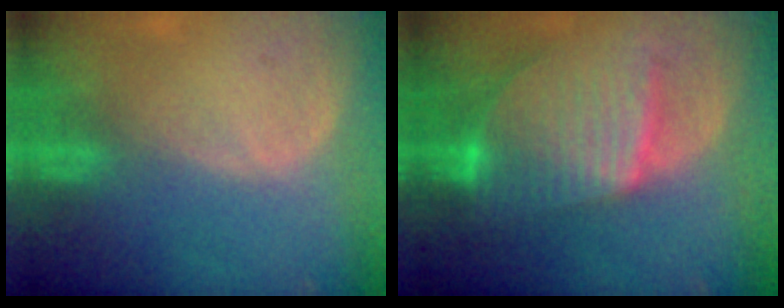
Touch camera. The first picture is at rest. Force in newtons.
{"total": 10.1, "press": 10.1, "slide": 0.7}